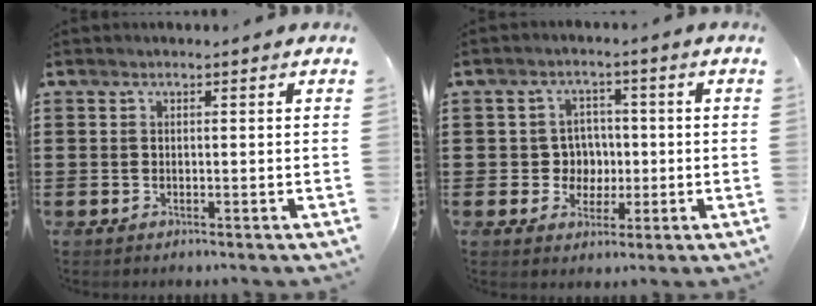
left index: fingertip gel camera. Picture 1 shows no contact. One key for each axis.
{"total": 4.5, "fx": -0.4, "fy": 4.3, "fz": 1.5, "tx": -0.038, "ty": 0.009, "tz": -0.011}